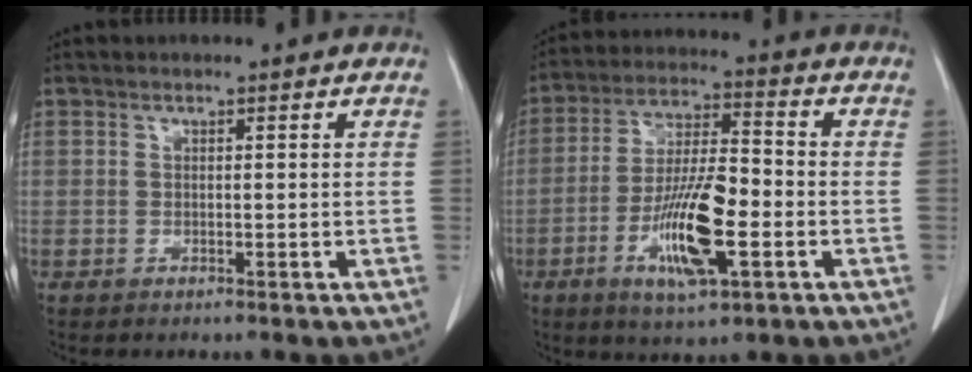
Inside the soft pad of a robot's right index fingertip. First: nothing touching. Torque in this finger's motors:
{"motor_torque": [1.72, -0.42, 0.36, 0.20]}